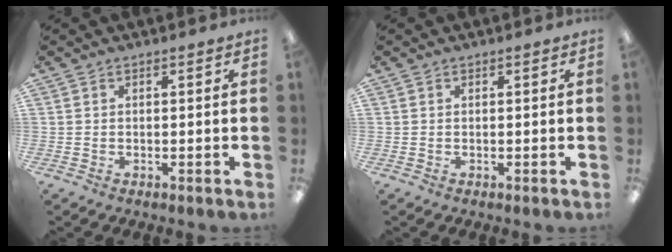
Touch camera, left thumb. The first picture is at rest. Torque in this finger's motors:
{"motor_torque": [0.00, 0.00, -0.01, -0.10, 0.00]}